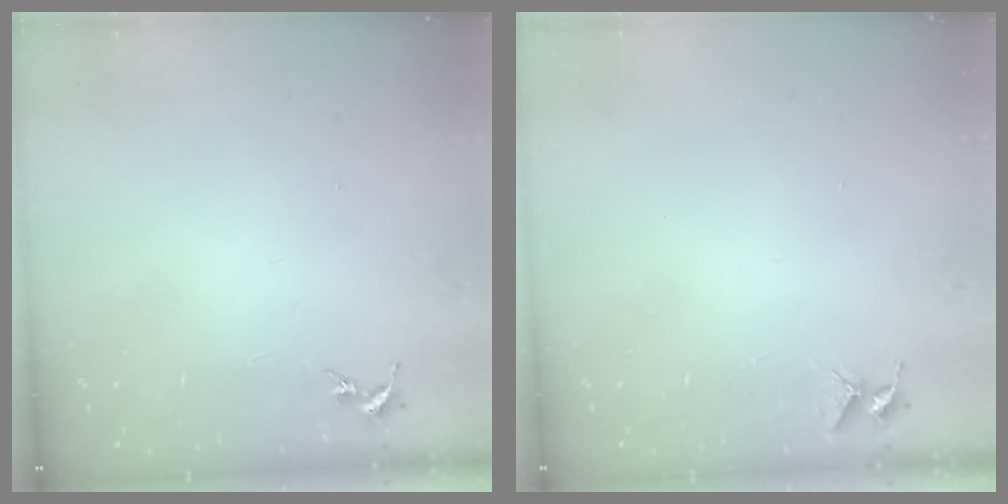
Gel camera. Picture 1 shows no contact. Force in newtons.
{"total": 4.0, "press": 4.0, "slide": 0.3}